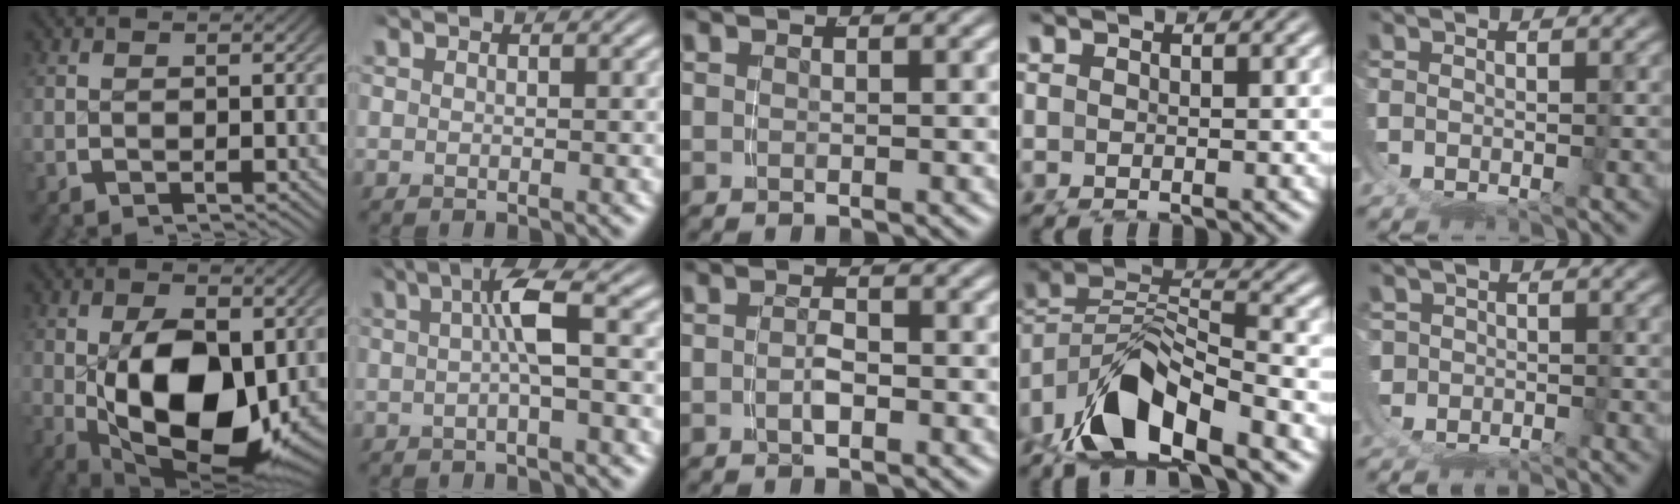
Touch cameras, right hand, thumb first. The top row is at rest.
{"thumb": {"total": 17.0, "force": [-2.1, 10.3, 13.3], "torque": [-0.244, -0.066, 0.001]}, "index": {"total": 3.9, "force": [0.8, 0.4, 3.8], "torque": [-0.068, 0.011, 0.010]}, "middle": {"total": 1.5, "force": [-0.9, 0.4, 1.2], "torque": [-0.027, -0.004, -0.013]}, "ring": {"total": 7.1, "force": [-1.4, 4.5, 5.3], "torque": [-0.099, -0.010, -0.023]}, "little": {"total": 2.0, "force": [-1.4, 1.1, -0.7], "torque": [-0.015, -0.025, -0.012]}}